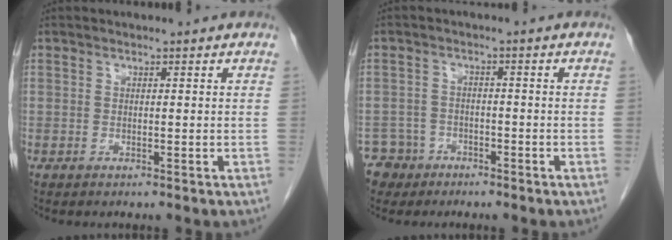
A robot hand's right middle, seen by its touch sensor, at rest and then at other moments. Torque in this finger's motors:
{"motor_torque": [1.02, -1.12, 0.35, 0.03]}